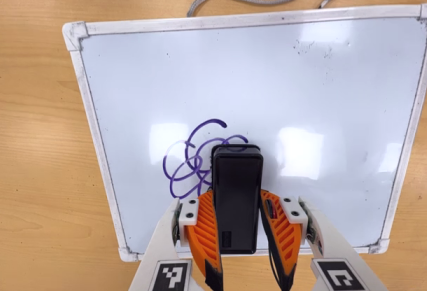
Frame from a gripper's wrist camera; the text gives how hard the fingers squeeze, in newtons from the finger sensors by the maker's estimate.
{"total": 7.1, "left": 6.5, "right": 7.7}